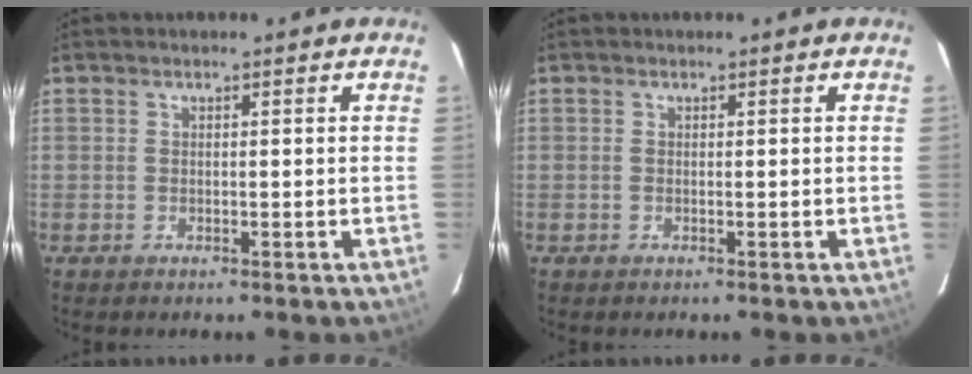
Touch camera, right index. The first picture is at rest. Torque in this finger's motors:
{"motor_torque": [-0.05, 0.01, 0.03, 0.01]}